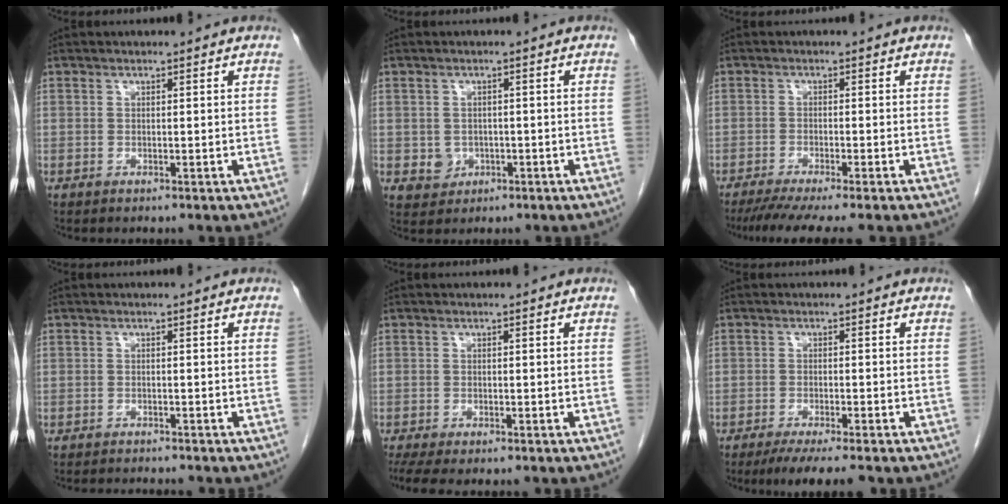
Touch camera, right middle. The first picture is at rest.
{"total": 2.9, "force": [-0.6, 2.7, 0.9], "torque": [-0.008, 0.004, 0.002]}
{"total": 7.9, "force": [-6.6, -0.4, 4.4], "torque": [-0.053, -0.021, -0.104]}
{"total": 4.1, "force": [-3.9, 0.5, 1.2], "torque": [-0.012, -0.008, -0.054]}
{"total": 5.3, "force": [-4.1, 1.4, 3.0], "torque": [-0.051, -0.012, -0.066]}
{"total": 6.3, "force": [-5.0, 0.2, 3.8], "torque": [-0.048, -0.012, -0.077]}